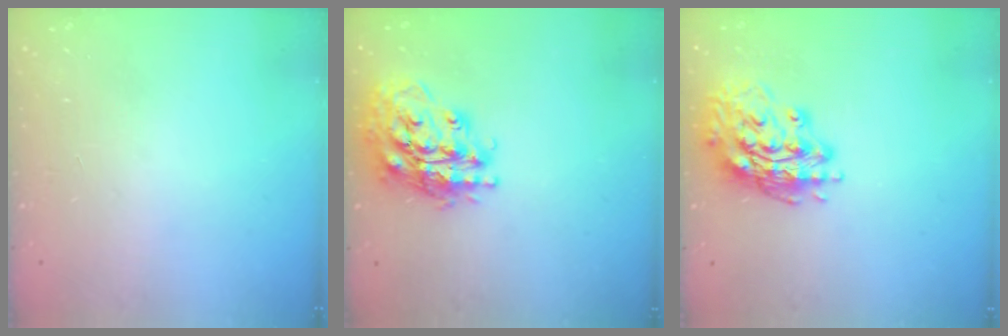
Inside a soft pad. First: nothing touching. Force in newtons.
{"total": 21.2, "press": 21.1, "slide": 2.1}
{"total": 16.3, "press": 16.1, "slide": 2.8}